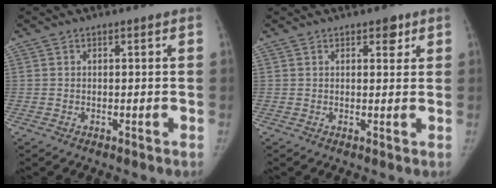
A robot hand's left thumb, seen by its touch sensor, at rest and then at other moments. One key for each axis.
{"total": 2.5, "fx": 1.4, "fy": 1.5, "fz": 1.4, "tx": -0.001, "ty": -0.005, "tz": 0.018}